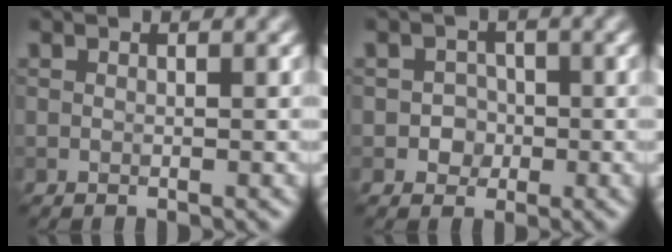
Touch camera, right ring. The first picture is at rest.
{"total": 1.9, "force": [-0.6, 1.7, 0.4], "torque": [0.011, 0.002, -0.020]}